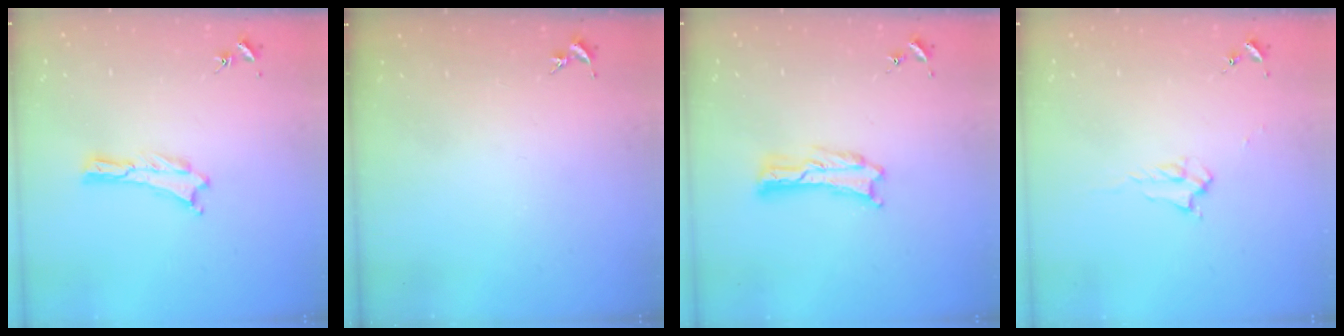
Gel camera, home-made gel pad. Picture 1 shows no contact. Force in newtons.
{"total": 0.0}
{"total": 0.8, "press": 0.8, "slide": 0.2}
{"total": 2.2, "press": 2.2, "slide": 0.4}